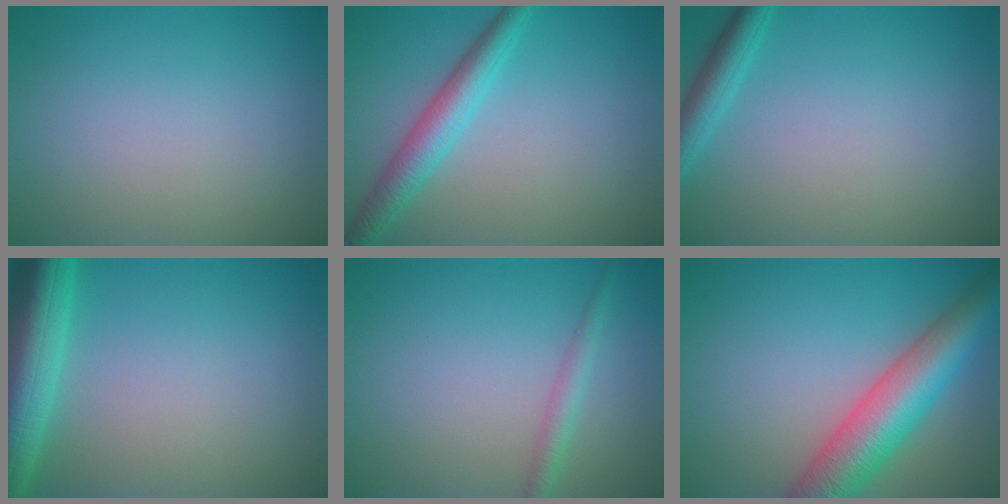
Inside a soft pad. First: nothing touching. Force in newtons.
{"total": 3.8, "press": 3.8, "slide": 0.1}
{"total": 2.5, "press": 2.5, "slide": 0.1}
{"total": 7.7, "press": 7.7, "slide": 0.5}
{"total": 1.7, "press": 1.7, "slide": 0.1}
{"total": 8.3, "press": 8.3, "slide": 0.3}